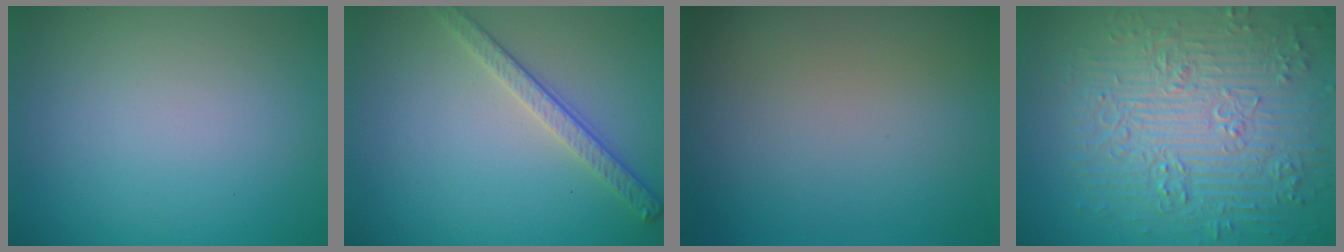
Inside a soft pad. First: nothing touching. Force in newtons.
{"total": 2.8, "press": 2.5, "slide": 1.2}
{"total": 0.0}
{"total": 9.2, "press": 6.8, "slide": 6.2}